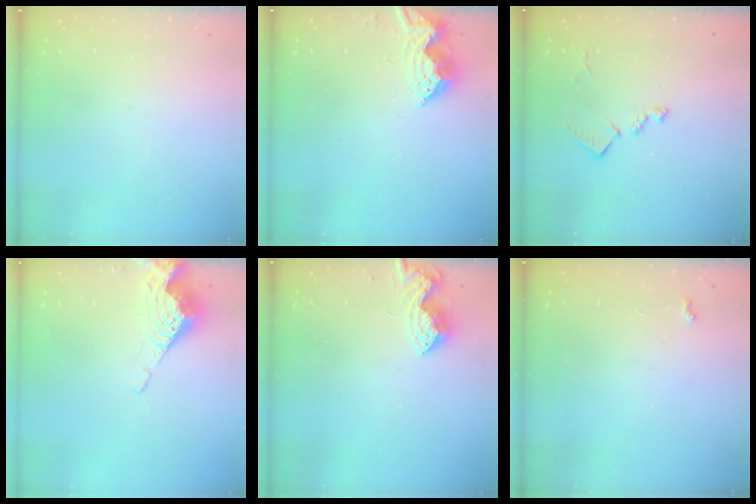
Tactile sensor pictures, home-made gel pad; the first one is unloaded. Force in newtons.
{"total": 8.1, "press": 8.1, "slide": 0.6}
{"total": 10.5, "press": 10.5, "slide": 0.6}
{"total": 6.9, "press": 6.9, "slide": 0.6}
{"total": 8.0, "press": 8.0, "slide": 0.2}
{"total": 3.3, "press": 3.3, "slide": 0.6}